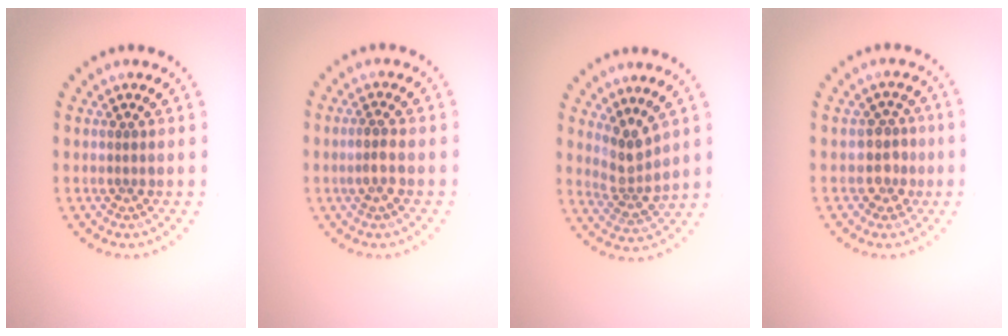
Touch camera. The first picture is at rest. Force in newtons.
{"total": 1.7, "press": 1.6, "slide": 0.5}
{"total": 2.9, "press": 2.3, "slide": 1.8}
{"total": 2.2, "press": 1.9, "slide": 1.2}